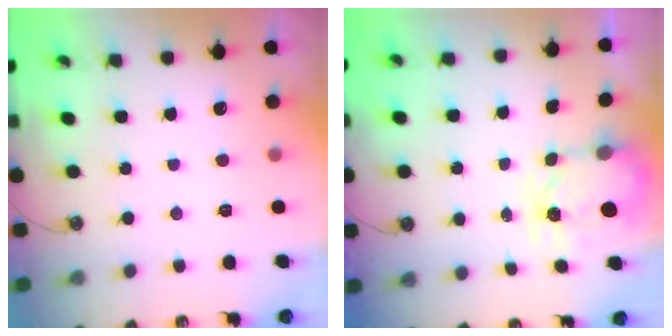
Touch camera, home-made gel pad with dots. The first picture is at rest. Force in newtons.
{"total": 3.6, "press": 3.5, "slide": 0.4}